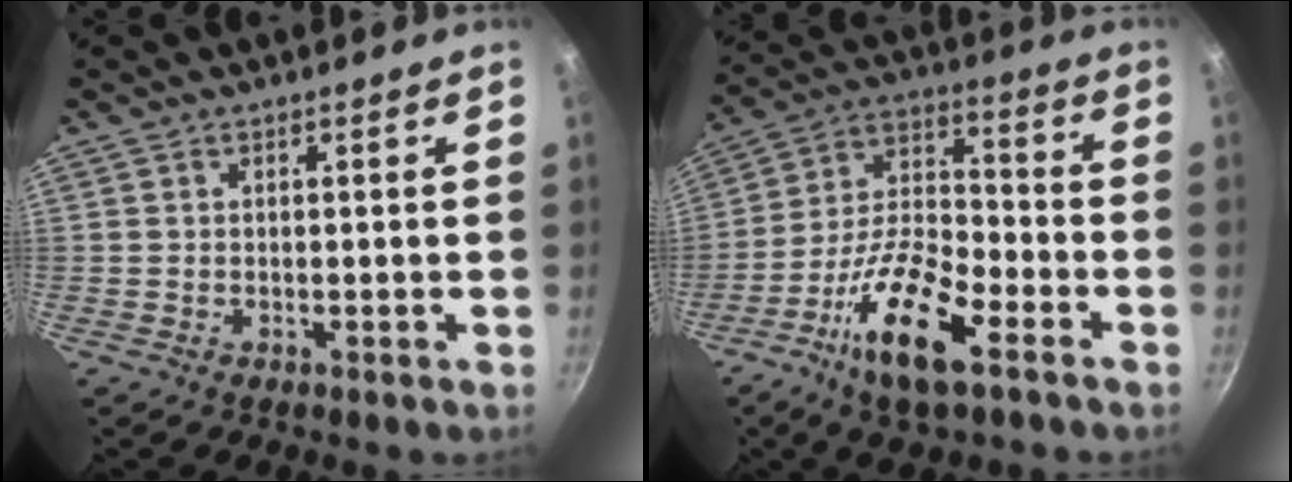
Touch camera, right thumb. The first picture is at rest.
{"total": 16.2, "force": [-8.5, 5.7, 12.6], "torque": [-0.232, 0.044, -0.166]}